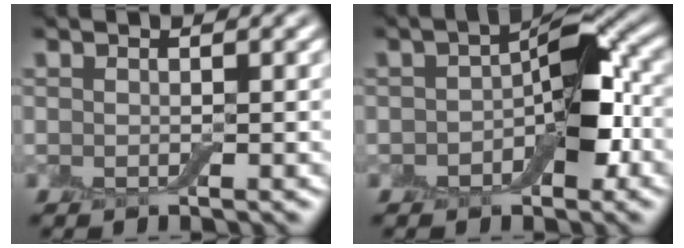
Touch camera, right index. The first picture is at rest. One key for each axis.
{"total": 5.9, "fx": -1.0, "fy": 3.2, "fz": 4.8, "tx": -0.067, "ty": 0.011, "tz": -0.024}